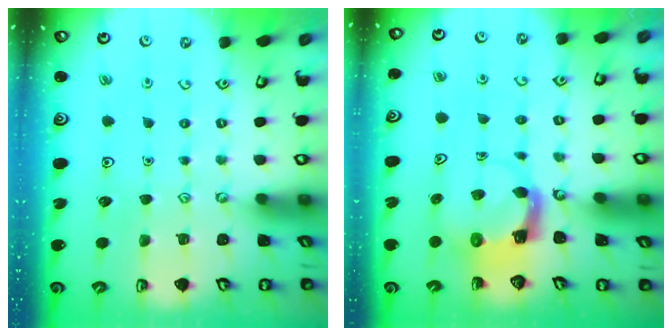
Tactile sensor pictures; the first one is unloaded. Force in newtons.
{"total": 3.8, "press": 3.8, "slide": 0.7}